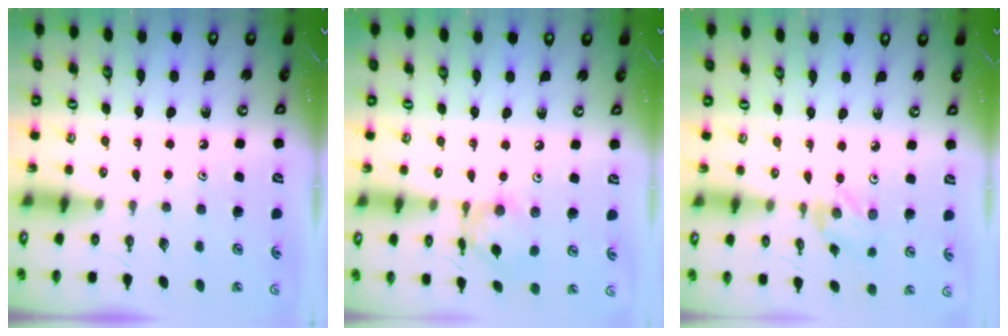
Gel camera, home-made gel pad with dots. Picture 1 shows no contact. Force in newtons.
{"total": 8.3, "press": 8.3, "slide": 0.6}
{"total": 1.6, "press": 1.5, "slide": 0.3}